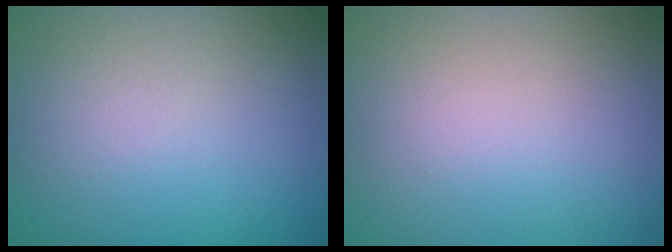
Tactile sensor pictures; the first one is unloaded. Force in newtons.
{"total": 0.0}